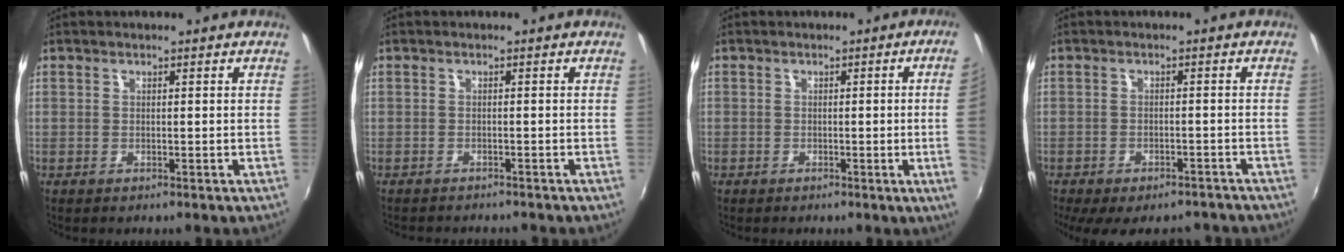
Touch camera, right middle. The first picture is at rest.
{"total": 3.6, "force": [-3.3, 0.6, 1.0], "torque": [-0.028, -0.014, -0.052]}
{"total": 5.2, "force": [-0.2, -1.6, 4.9], "torque": [-0.070, -0.013, -0.001]}
{"total": 13.2, "force": [-10.8, 4.7, 6.1], "torque": [-0.128, -0.026, -0.140]}